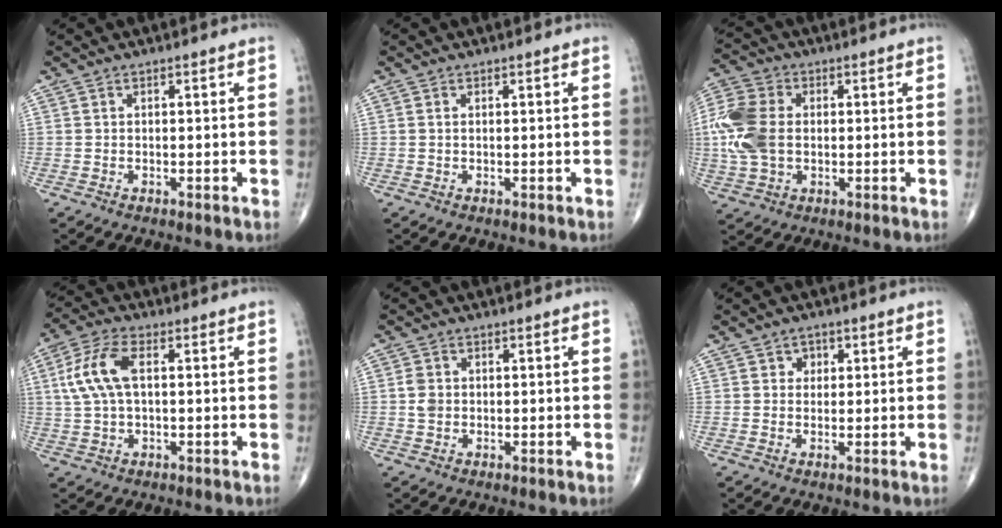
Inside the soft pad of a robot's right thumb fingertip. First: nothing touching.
{"total": 0.0}
{"total": 13.0, "force": [0.1, 8.9, 9.5], "torque": [-0.219, 0.012, 0.001]}
{"total": 9.4, "force": [1.6, 4.7, 8.0], "torque": [-0.177, 0.019, 0.030]}
{"total": 2.4, "force": [0.0, 2.0, 1.3], "torque": [-0.020, 0.003, 0.001]}
{"total": 2.6, "force": [1.0, 2.2, 0.9], "torque": [0.004, -0.003, 0.010]}